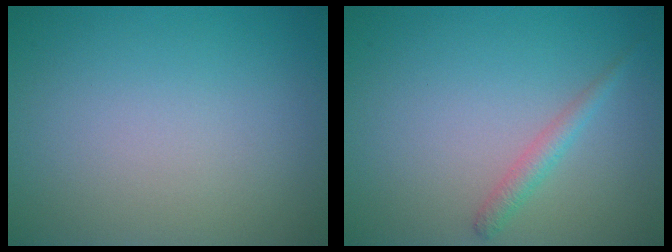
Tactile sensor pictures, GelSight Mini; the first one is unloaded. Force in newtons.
{"total": 1.6, "press": 1.6, "slide": 0.0}